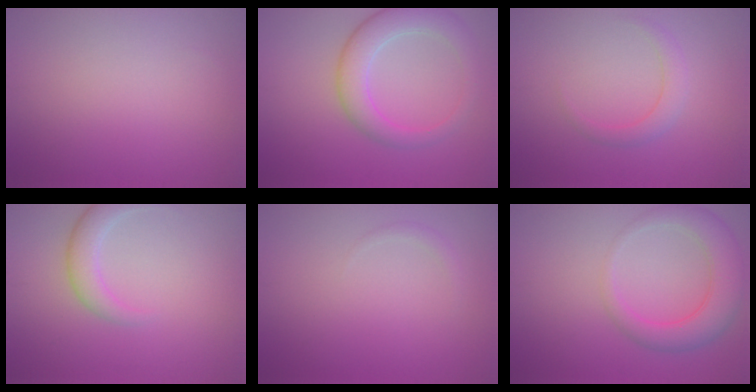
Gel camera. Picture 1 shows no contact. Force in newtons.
{"total": 4.8, "press": 4.8, "slide": 0.3}
{"total": 1.8, "press": 1.8, "slide": 0.1}
{"total": 2.8, "press": 2.8, "slide": 0.1}
{"total": 0.7, "press": 0.7, "slide": 0.0}
{"total": 4.9, "press": 4.9, "slide": 0.2}